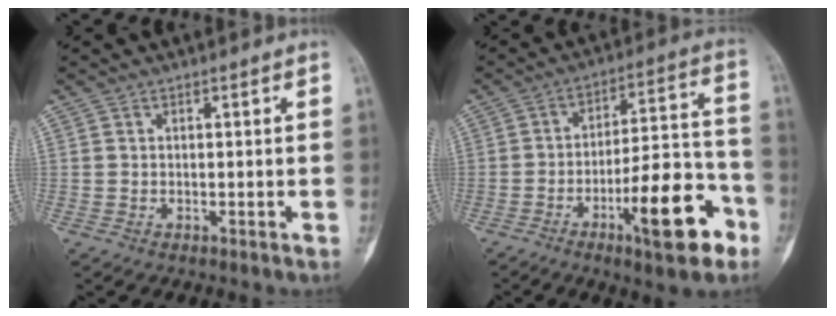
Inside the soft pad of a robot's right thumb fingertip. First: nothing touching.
{"total": 17.4, "force": [-8.1, 5.0, 14.5], "torque": [-0.203, 0.051, -0.119]}